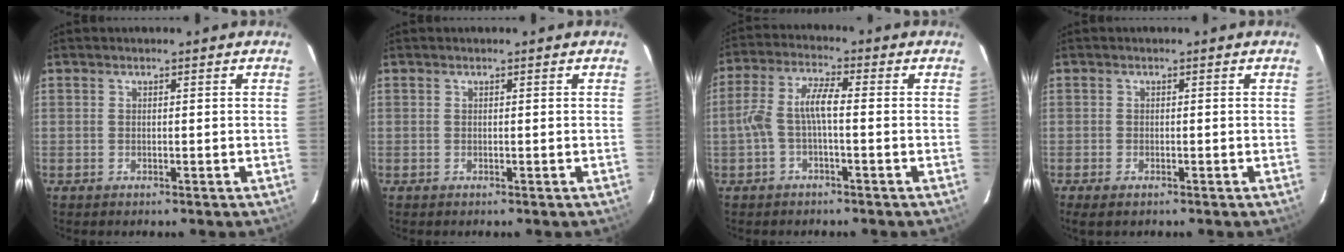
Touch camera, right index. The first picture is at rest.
{"total": 0.0}
{"total": 5.8, "force": [-1.3, 1.4, 5.5], "torque": [-0.120, 0.016, -0.023]}
{"total": 2.6, "force": [-1.9, 0.9, 1.5], "torque": [-0.036, -0.011, -0.035]}